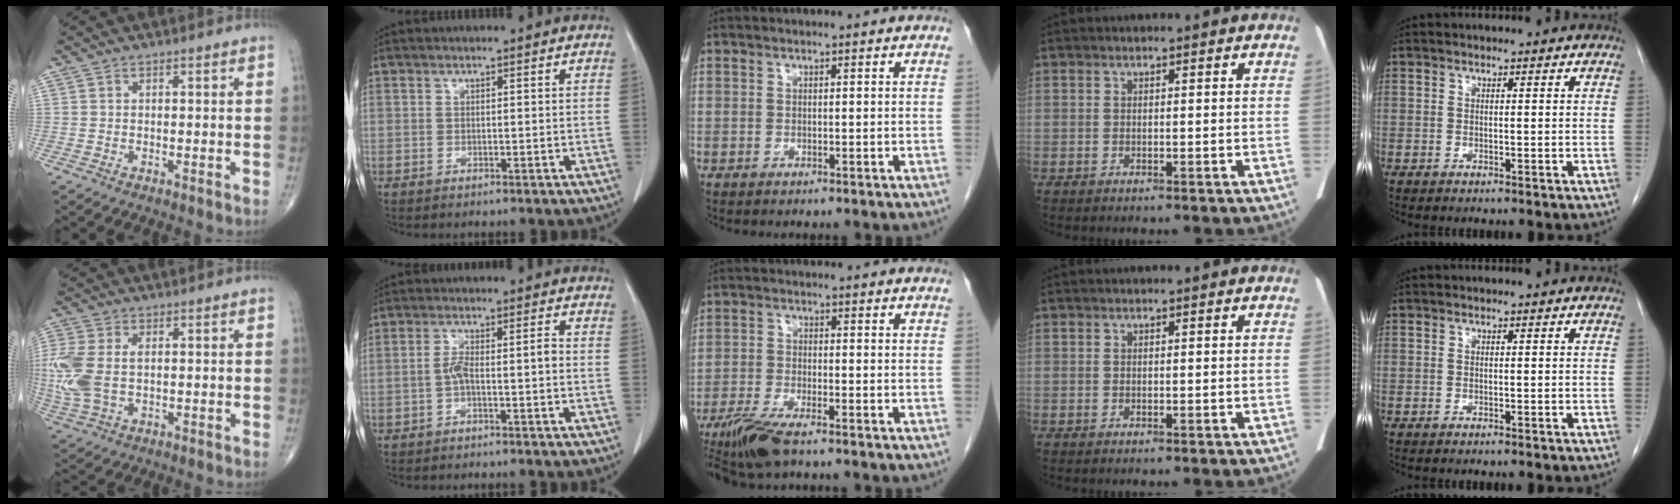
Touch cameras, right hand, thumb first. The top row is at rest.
{"thumb": {"total": 10.4, "force": [0.4, 6.2, 8.3], "torque": [-0.224, 0.004, 0.015]}, "index": {"total": 3.6, "force": [-1.1, 0.7, 3.4], "torque": [-0.062, 0.014, -0.017]}, "middle": {"total": 7.0, "force": [-5.1, 1.0, 4.6], "torque": [-0.089, -0.018, -0.094]}}